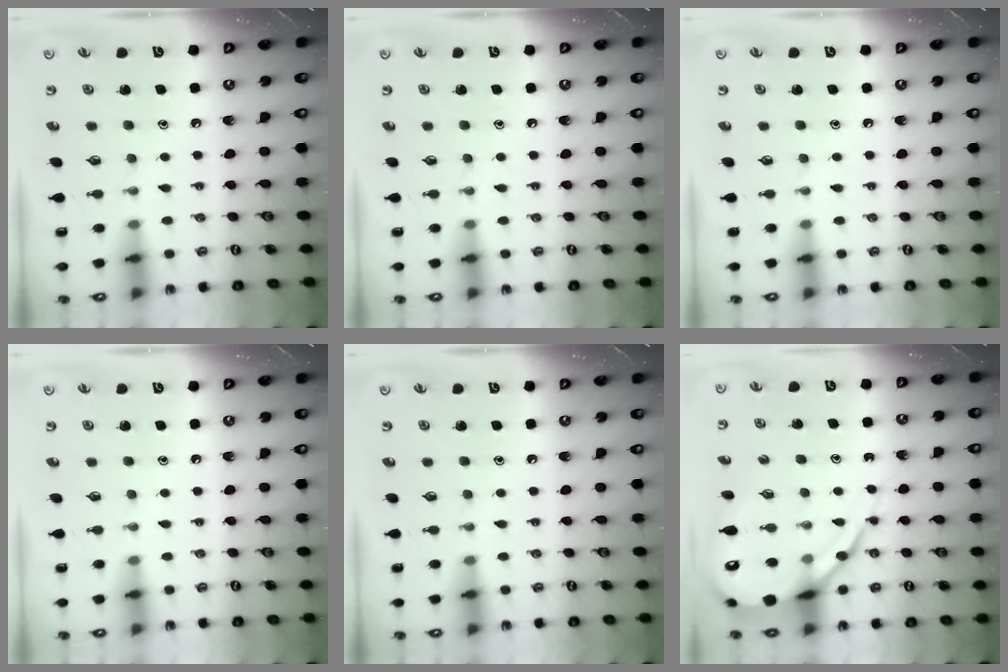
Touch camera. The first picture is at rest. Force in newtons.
{"total": 0.0}
{"total": 0.0}
{"total": 0.0}
{"total": 0.0}
{"total": 12.4, "press": 12.3, "slide": 1.4}